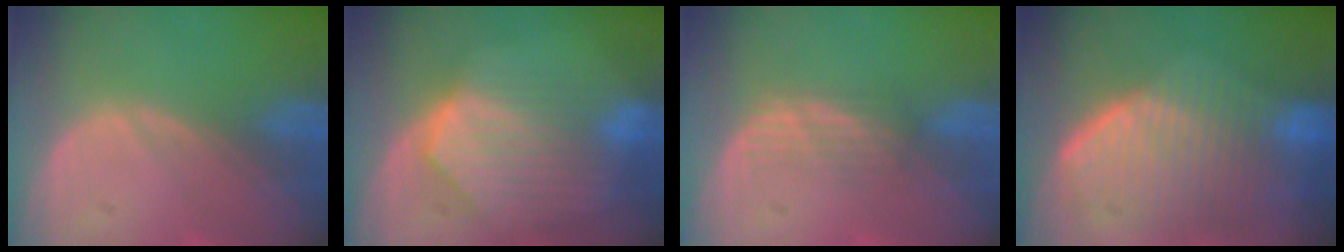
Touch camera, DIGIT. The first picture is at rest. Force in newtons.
{"total": 8.7, "press": 7.9, "slide": 3.7}
{"total": 2.9, "press": 2.6, "slide": 1.2}
{"total": 10.5, "press": 9.1, "slide": 5.2}